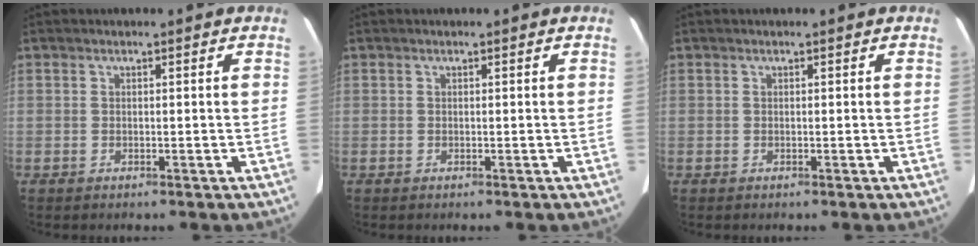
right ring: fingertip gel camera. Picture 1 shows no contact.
{"total": 0.0}
{"total": 0.0}